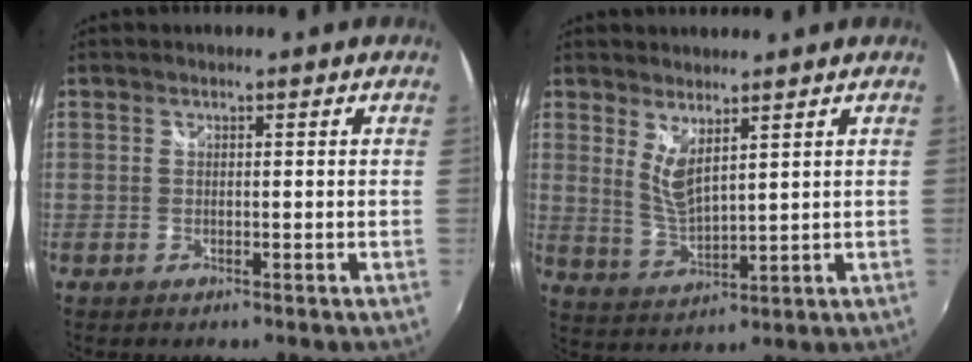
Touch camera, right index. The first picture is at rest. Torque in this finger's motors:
{"motor_torque": [0.14, 0.16, 0.11, 0.08]}